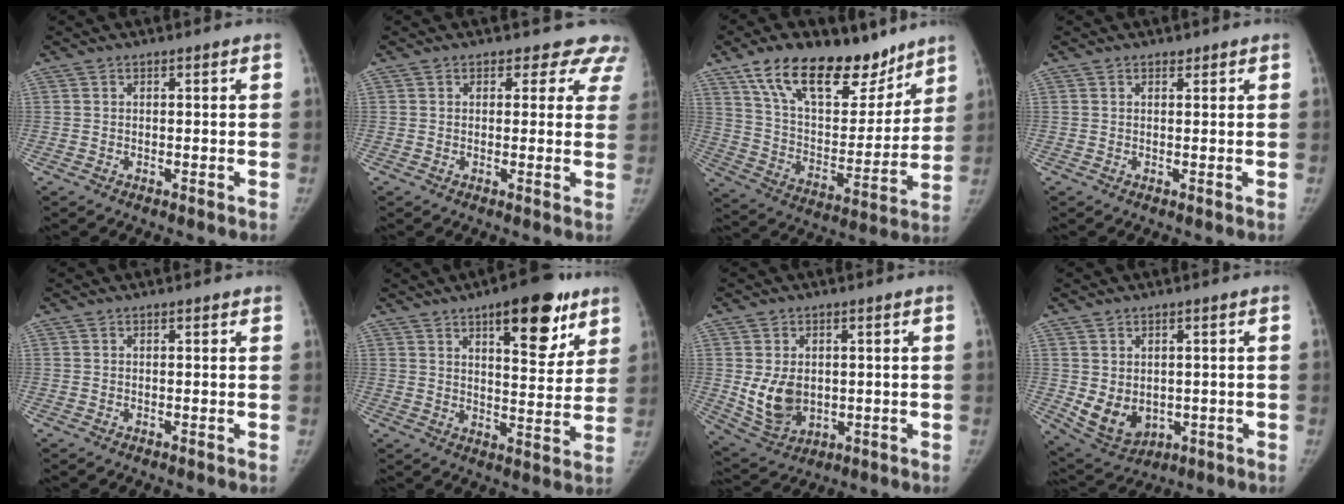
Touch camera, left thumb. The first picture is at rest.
{"total": 6.8, "force": [5.7, 3.8, 0.3], "torque": [0.056, -0.020, 0.038]}
{"total": 23.4, "force": [15.9, 11.5, 12.7], "torque": [-0.163, -0.060, 0.267]}
{"total": 0.7, "force": [0.5, 0.4, -0.1], "torque": [0.006, -0.005, 0.005]}
{"total": 0.6, "force": [0.5, 0.3, 0.3], "torque": [-0.006, -0.003, 0.005]}
{"total": 15.8, "force": [9.0, 6.1, 11.5], "torque": [-0.109, -0.039, 0.128]}
{"total": 8.9, "force": [0.1, 6.6, 6.0], "torque": [-0.088, -0.015, 0.022]}
{"total": 7.9, "force": [-0.5, 6.2, 5.0], "torque": [-0.069, -0.015, 0.018]}